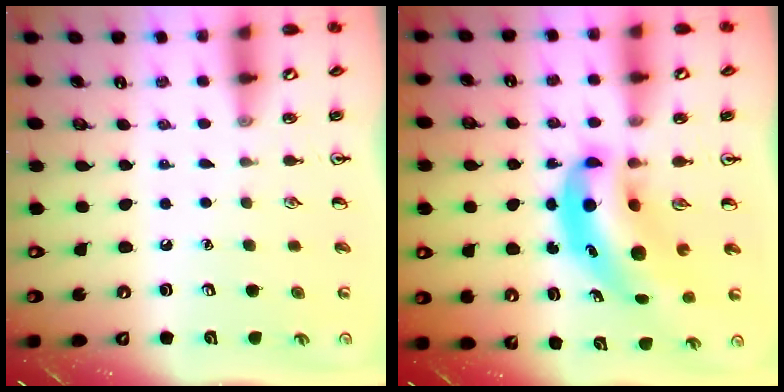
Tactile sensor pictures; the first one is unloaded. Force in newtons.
{"total": 9.7, "press": 9.3, "slide": 2.6}